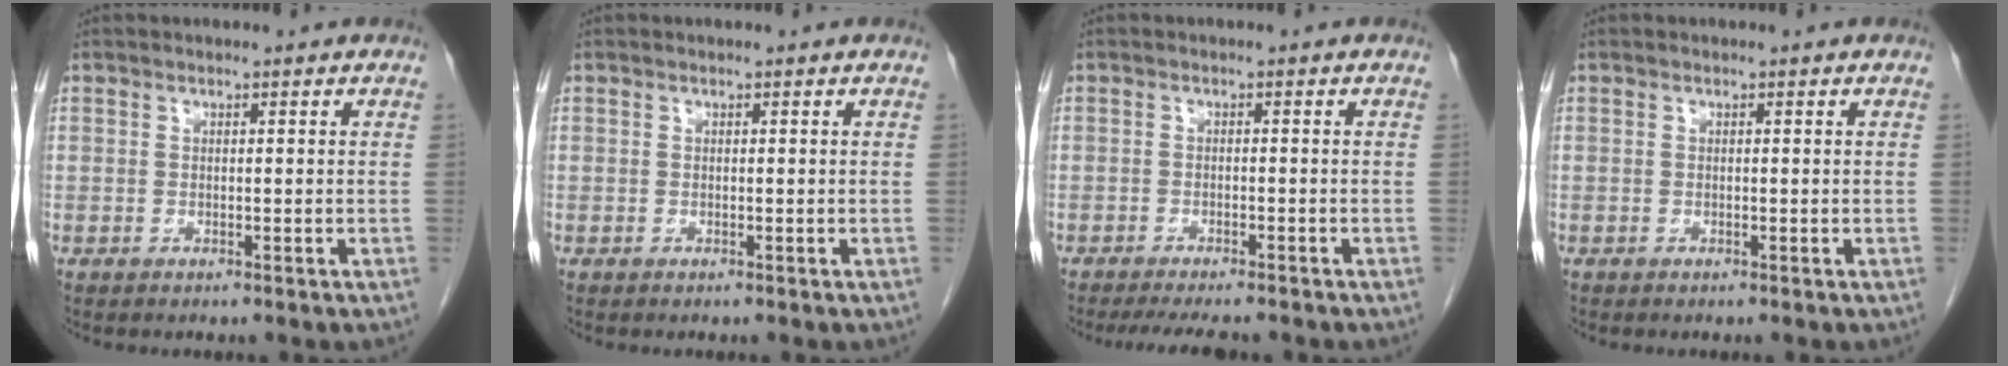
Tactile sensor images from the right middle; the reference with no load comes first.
{"total": 0.0}
{"total": 7.5, "force": [-6.6, 1.3, 3.4], "torque": [-0.045, -0.011, -0.094]}
{"total": 0.0}